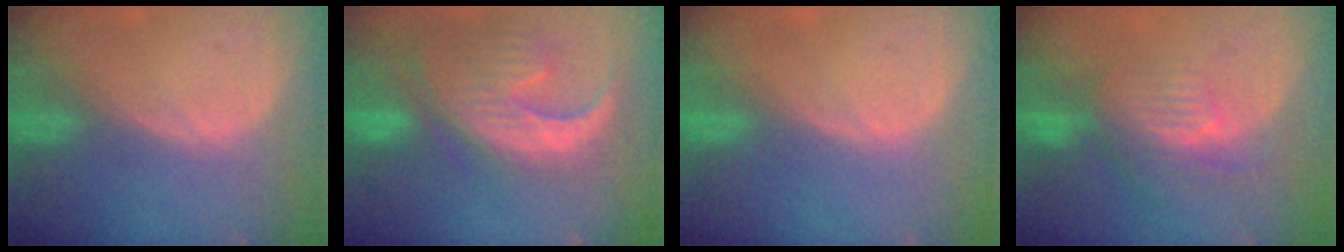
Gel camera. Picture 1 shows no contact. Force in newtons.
{"total": 13.5, "press": 11.4, "slide": 7.2}
{"total": 0.0}
{"total": 7.9, "press": 7.1, "slide": 3.6}